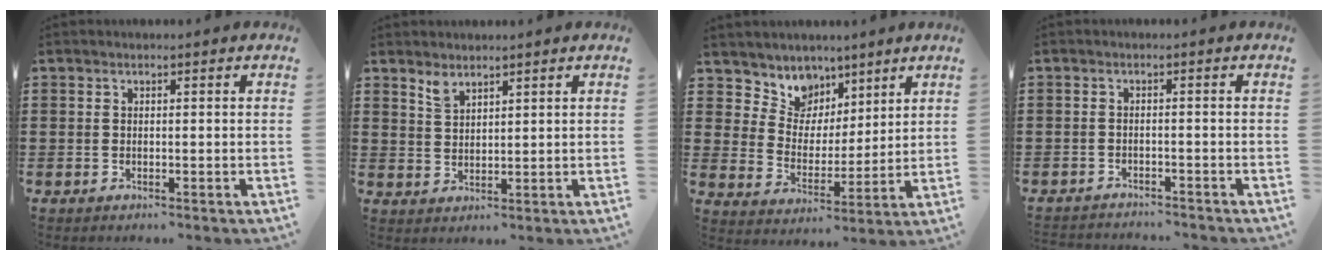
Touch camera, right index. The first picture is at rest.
{"total": 2.7, "force": [2.2, 1.1, 0.9], "torque": [-0.024, 0.002, 0.043]}
{"total": 6.5, "force": [4.6, 4.6, -0.6], "torque": [-0.030, -0.041, 0.082]}
{"total": 1.8, "force": [-1.7, 0.1, -0.1], "torque": [-0.003, 0.001, -0.038]}